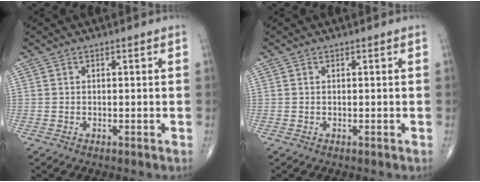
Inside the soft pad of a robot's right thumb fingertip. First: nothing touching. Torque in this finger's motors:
{"motor_torque": [0.39, 0.53, -0.04, -0.05, -0.02]}